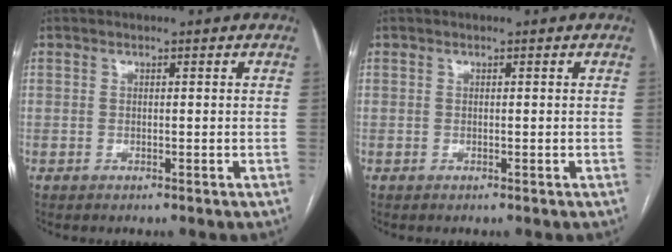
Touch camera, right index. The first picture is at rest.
{"total": 0.0}